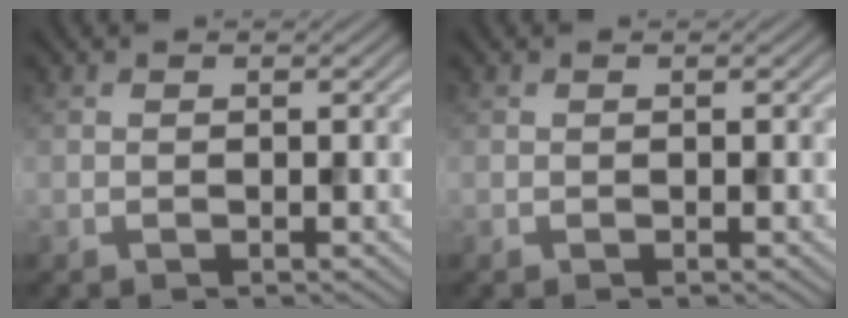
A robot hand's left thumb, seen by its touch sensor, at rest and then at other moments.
{"total": 0.0}